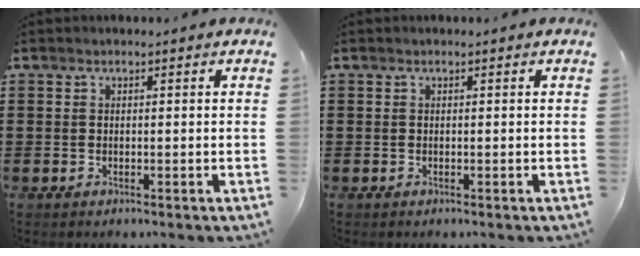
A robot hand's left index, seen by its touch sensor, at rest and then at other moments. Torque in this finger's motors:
{"motor_torque": [0.00, 0.00, 0.00, 0.00]}